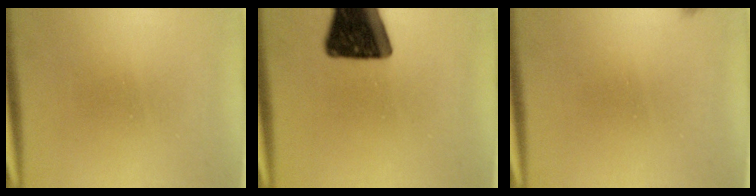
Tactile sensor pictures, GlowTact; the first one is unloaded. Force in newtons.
{"total": 16.2}
{"total": 0.9}